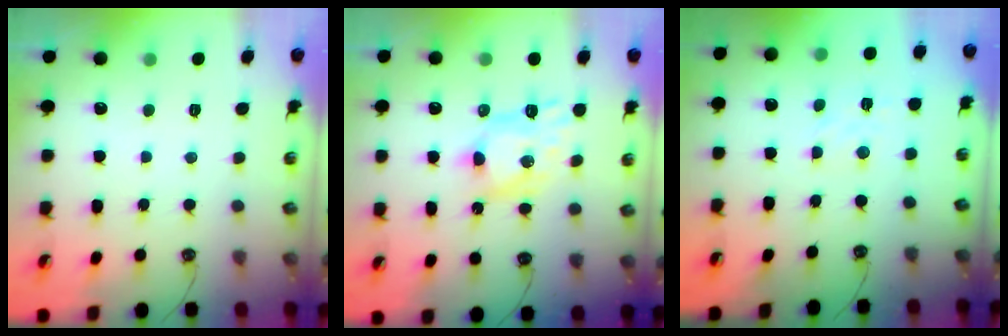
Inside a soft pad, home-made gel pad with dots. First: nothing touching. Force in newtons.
{"total": 8.6, "press": 8.6, "slide": 0.8}
{"total": 2.8, "press": 2.7, "slide": 0.6}